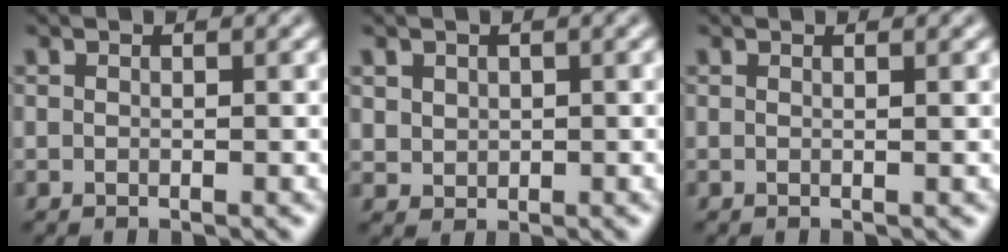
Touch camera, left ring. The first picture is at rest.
{"total": 1.6, "force": [0.7, 1.4, 0.4], "torque": [-0.014, -0.008, 0.025]}
{"total": 0.7, "force": [0.5, 0.2, 0.4], "torque": [0.000, -0.001, 0.006]}